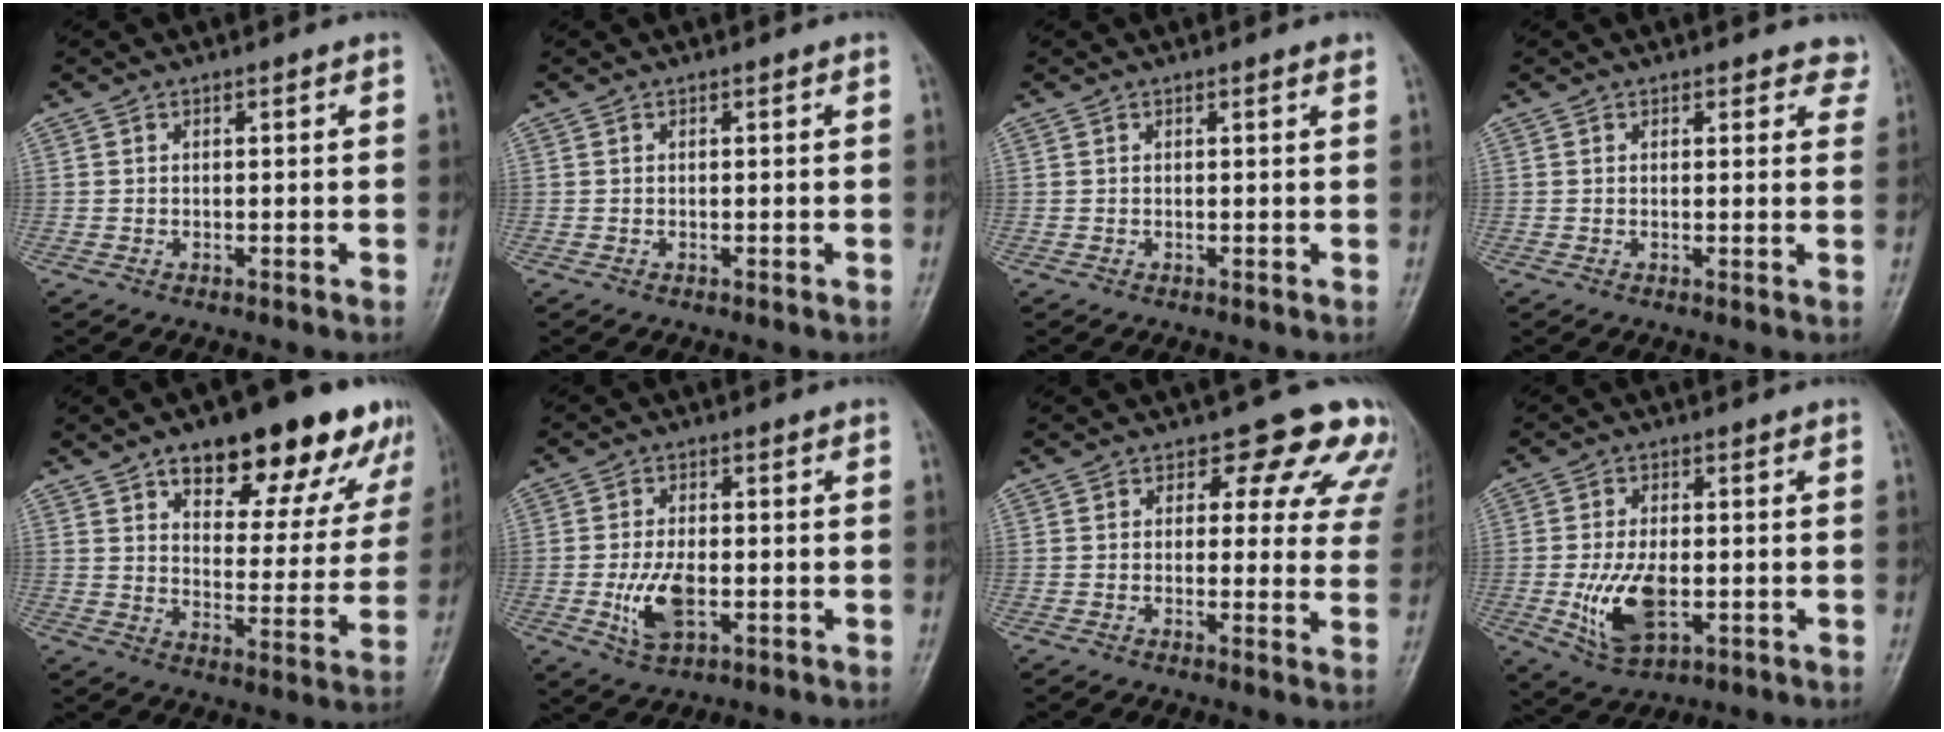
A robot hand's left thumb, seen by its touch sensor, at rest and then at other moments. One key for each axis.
{"total": 0.0}
{"total": 0.8, "fx": 0.5, "fy": 0.1, "fz": 0.5, "tx": -0.006, "ty": -0.002, "tz": 0.004}
{"total": 3.8, "fx": 3.2, "fy": 1.8, "fz": 0.7, "tx": 0.031, "ty": -0.014, "tz": 0.019}
{"total": 22.1, "fx": 13.4, "fy": 9.9, "fz": 14.5, "tx": -0.136, "ty": -0.027, "tz": 0.193}
{"total": 7.6, "fx": -1.7, "fy": 4.1, "fz": 6.2, "tx": -0.118, "ty": 0.000, "tz": -0.026}
{"total": 10.9, "fx": 7.3, "fy": 6.1, "fz": 5.2, "tx": -0.005, "ty": -0.027, "tz": 0.058}
{"total": 10.4, "fx": -2.0, "fy": 5.7, "fz": 8.4, "tx": -0.153, "ty": -0.006, "tz": -0.026}